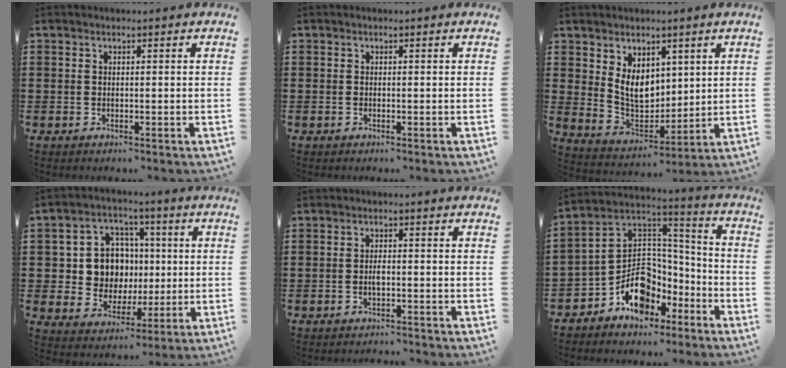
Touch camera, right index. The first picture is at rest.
{"total": 0.0}
{"total": 6.9, "force": [2.9, 4.8, 4.1], "torque": [-0.077, -0.004, 0.055]}
{"total": 8.9, "force": [0.6, 7.9, 4.1], "torque": [-0.095, 0.015, 0.018]}
{"total": 1.8, "force": [-1.0, 0.5, 1.5], "torque": [-0.038, -0.002, -0.020]}
{"total": 9.3, "force": [-4.6, 7.1, 3.9], "torque": [-0.096, -0.002, -0.082]}